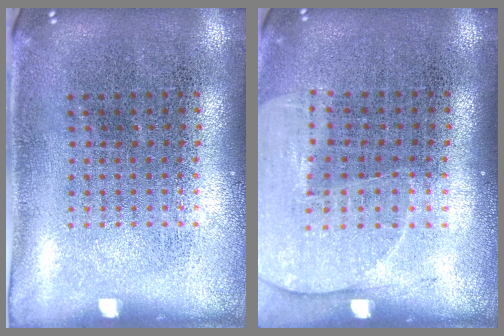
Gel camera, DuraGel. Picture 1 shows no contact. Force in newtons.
{"total": 1.4, "press": 1.3, "slide": 0.5}